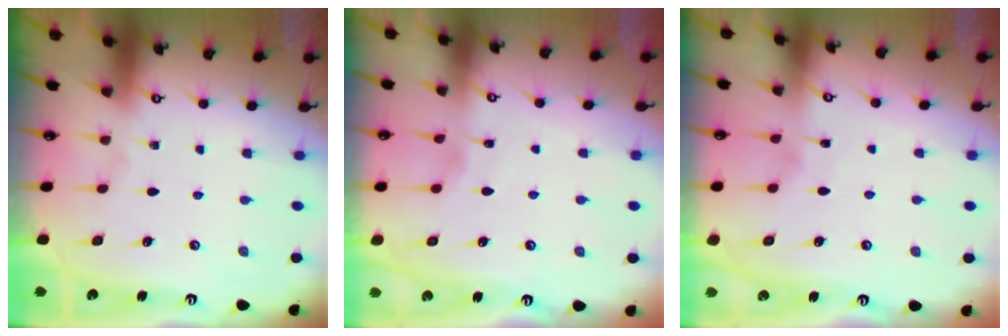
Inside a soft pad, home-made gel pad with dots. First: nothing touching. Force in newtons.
{"total": 2.3, "press": 2.3, "slide": 0.3}
{"total": 1.8, "press": 1.8, "slide": 0.3}